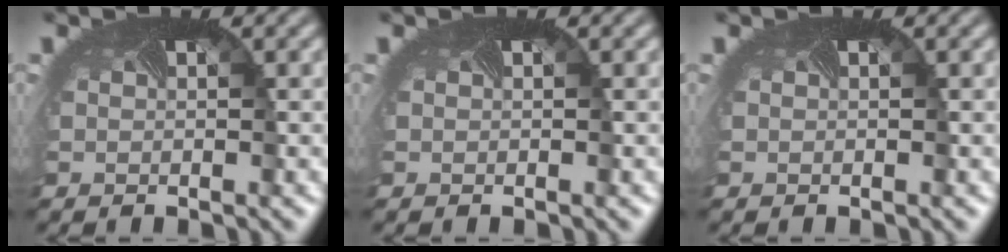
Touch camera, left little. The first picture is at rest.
{"total": 0.0}
{"total": 0.0}